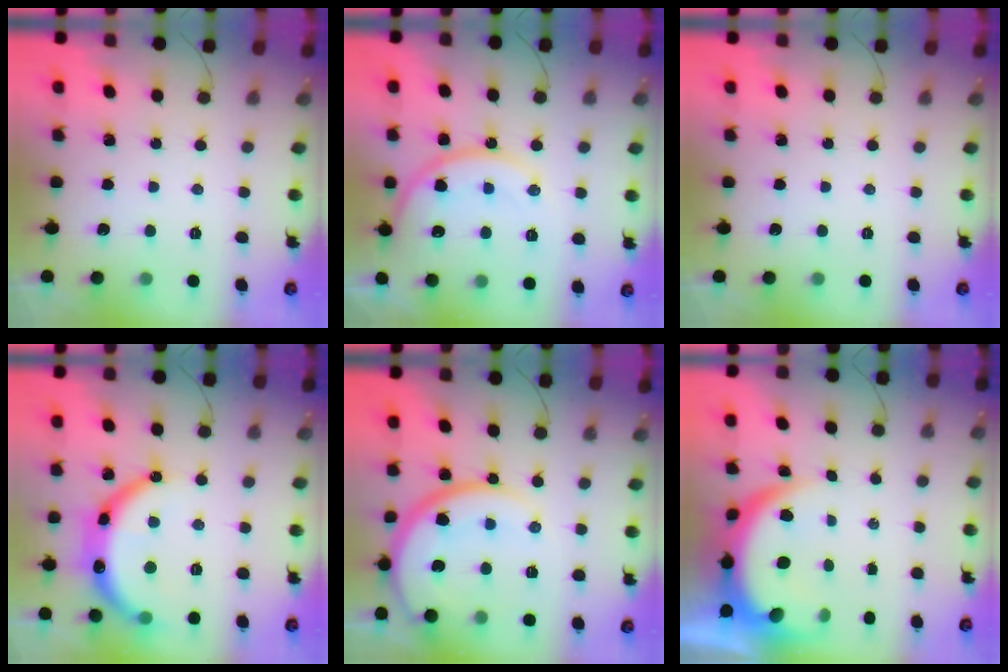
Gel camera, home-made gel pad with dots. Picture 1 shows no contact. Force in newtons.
{"total": 15.2, "press": 15.1, "slide": 1.5}
{"total": 0.0}
{"total": 16.1, "press": 16.1, "slide": 0.4}
{"total": 14.8, "press": 14.7, "slide": 1.2}
{"total": 9.3, "press": 9.2, "slide": 1.1}